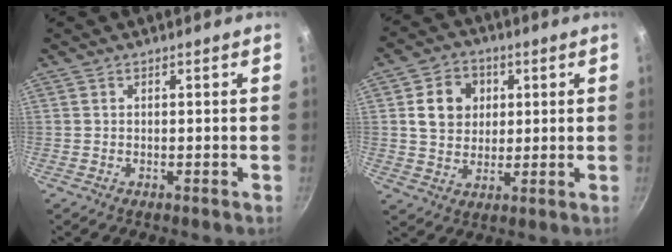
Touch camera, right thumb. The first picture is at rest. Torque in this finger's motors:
{"motor_torque": [-0.56, 1.20, 0.53, 0.66, 0.05]}